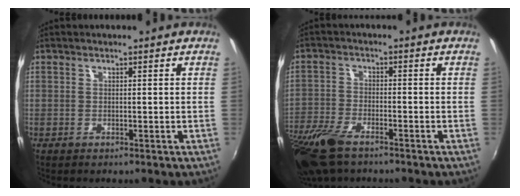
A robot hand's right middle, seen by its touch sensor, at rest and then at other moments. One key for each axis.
{"total": 12.1, "fx": -9.0, "fy": 4.4, "fz": 6.8, "tx": -0.173, "ty": -0.036, "tz": -0.179}